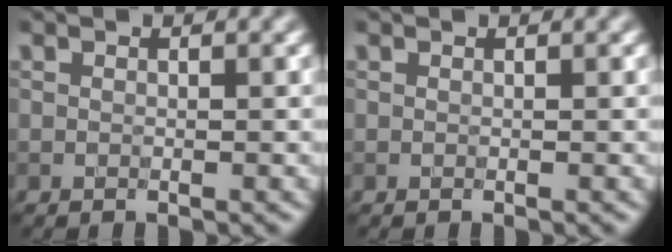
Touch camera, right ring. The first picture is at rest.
{"total": 0.0}